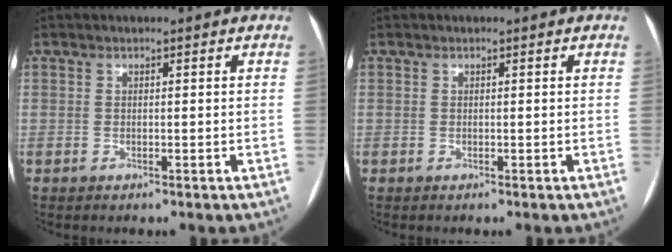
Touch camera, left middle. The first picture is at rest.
{"total": 0.0}